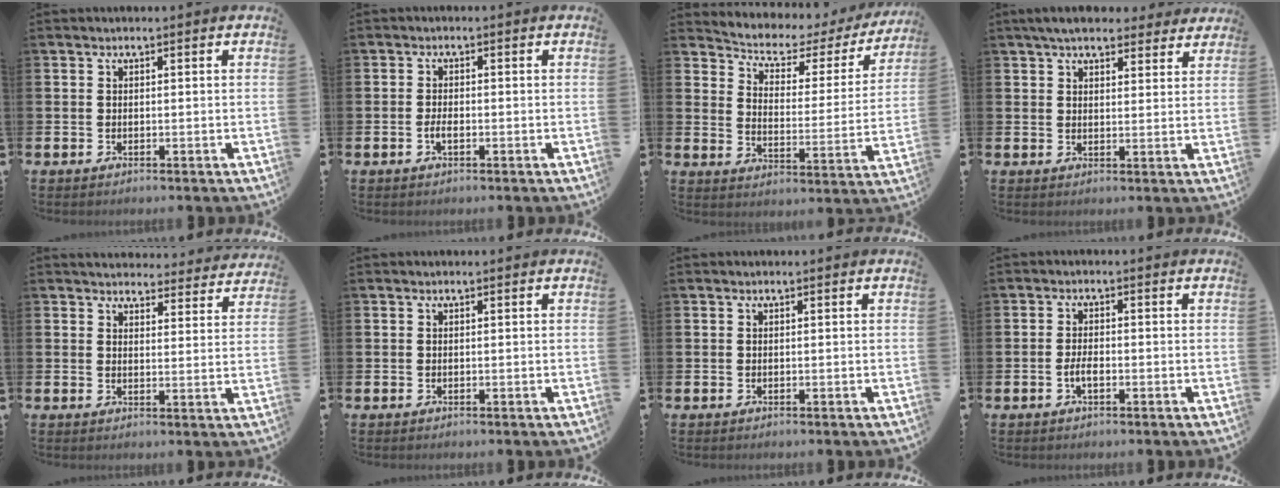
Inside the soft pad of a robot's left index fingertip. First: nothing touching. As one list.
[{"total": 1.5, "force": [-0.5, 0.7, 1.3], "torque": [-0.027, 0.002, -0.009]}, {"total": 4.5, "force": [3.8, 2.2, 1.1], "torque": [-0.052, -0.030, 0.056]}, {"total": 5.7, "force": [5.1, 1.7, 1.7], "torque": [-0.037, -0.017, 0.092]}, {"total": 4.2, "force": [4.0, 1.1, 0.1], "torque": [-0.004, -0.030, 0.070]}, {"total": 0.0}, {"total": 0.0}, {"total": 2.1, "force": [-0.7, 0.9, 1.8], "torque": [-0.030, 0.001, -0.015]}]